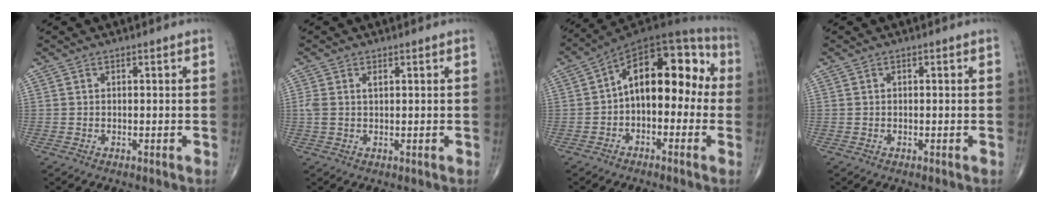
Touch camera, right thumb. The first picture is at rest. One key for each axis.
{"total": 2.3, "fx": 0.7, "fy": 1.2, "fz": 1.9, "tx": -0.057, "ty": 0.012, "tz": 0.018}
{"total": 15.5, "fx": 0.3, "fy": 8.9, "fz": 12.7, "tx": -0.150, "ty": 0.053, "tz": -0.010}
{"total": 0.0}